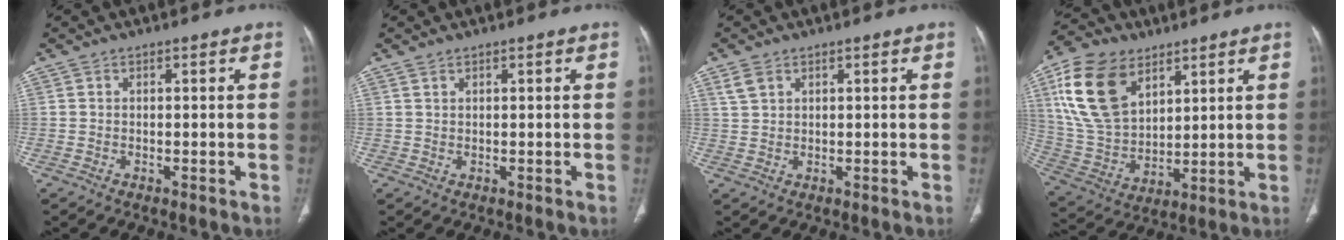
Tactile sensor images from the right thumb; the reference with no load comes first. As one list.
[{"total": 0.6, "force": [0.6, 0.0, 0.0], "torque": [-0.001, -0.002, 0.014]}, {"total": 2.6, "force": [1.6, 1.6, 1.3], "torque": [-0.028, 0.002, 0.041]}, {"total": 18.0, "force": [8.3, 11.0, 11.5], "torque": [-0.205, -0.021, 0.169]}]